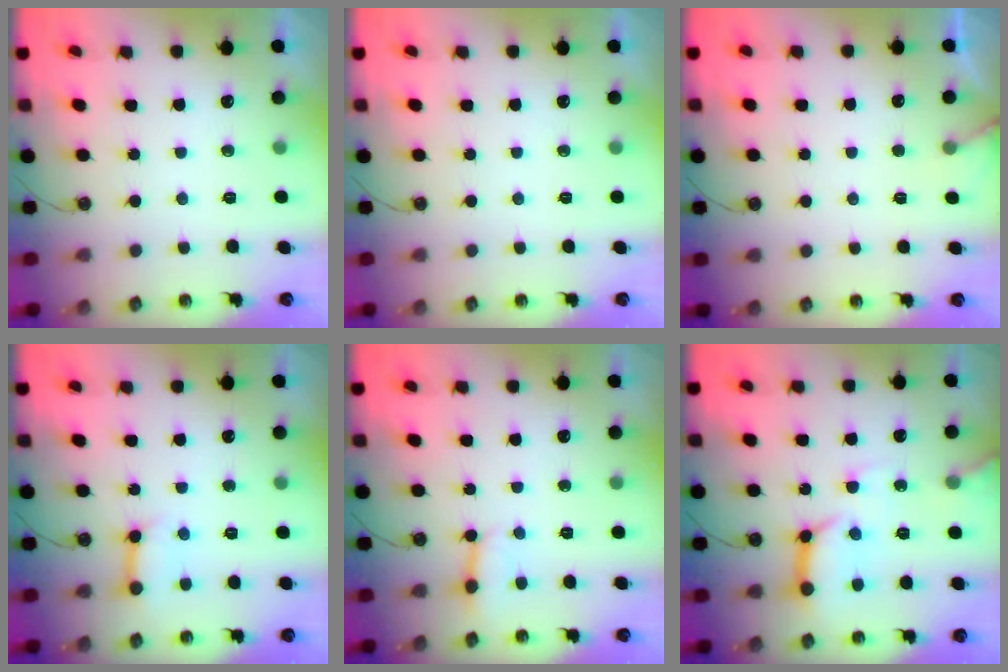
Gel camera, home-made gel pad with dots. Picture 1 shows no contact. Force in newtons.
{"total": 0.0}
{"total": 4.0, "press": 4.0, "slide": 0.3}
{"total": 7.8, "press": 7.8, "slide": 1.1}
{"total": 3.1, "press": 3.0, "slide": 0.5}
{"total": 12.8, "press": 12.7, "slide": 1.2}